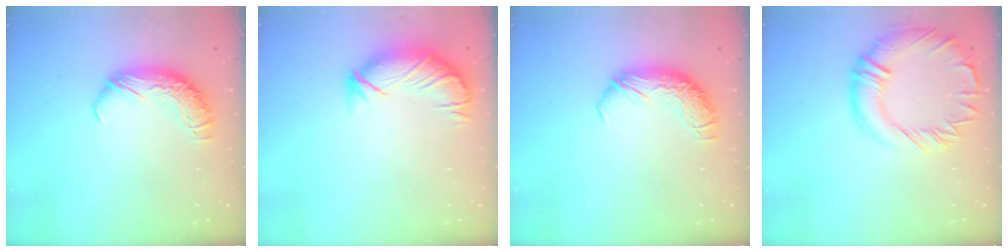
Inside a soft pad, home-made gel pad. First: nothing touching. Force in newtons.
{"total": 3.9, "press": 3.3, "slide": 2.0}
{"total": 0.0}
{"total": 7.1, "press": 6.7, "slide": 2.1}